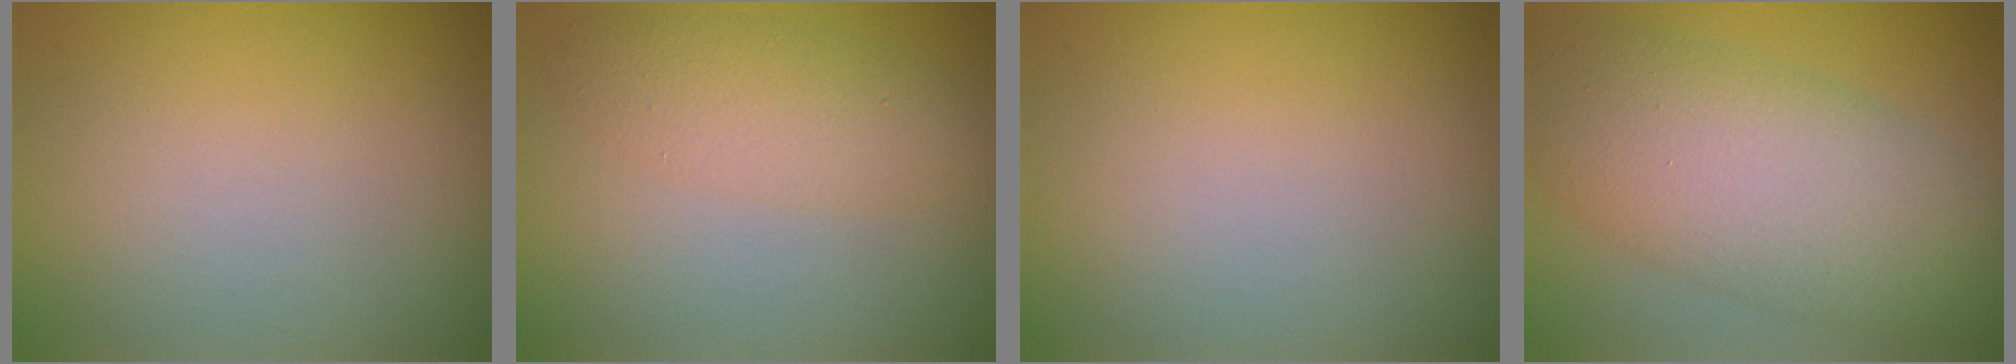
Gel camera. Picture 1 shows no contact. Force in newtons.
{"total": 3.4, "press": 3.4, "slide": 0.1}
{"total": 0.0}
{"total": 10.0, "press": 10.0, "slide": 0.1}